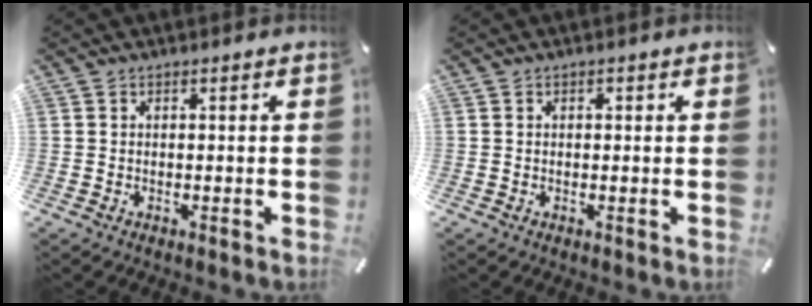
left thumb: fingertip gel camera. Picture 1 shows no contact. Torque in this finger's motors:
{"motor_torque": [-0.21, -0.48, 0.04, 0.16, 0.01]}